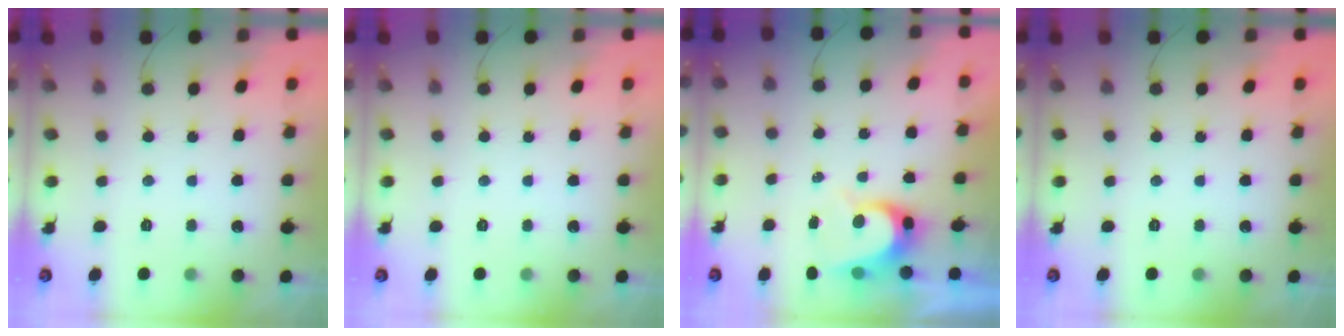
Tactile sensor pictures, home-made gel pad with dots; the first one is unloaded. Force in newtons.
{"total": 0.0}
{"total": 6.5, "press": 6.5, "slide": 0.6}
{"total": 0.0}